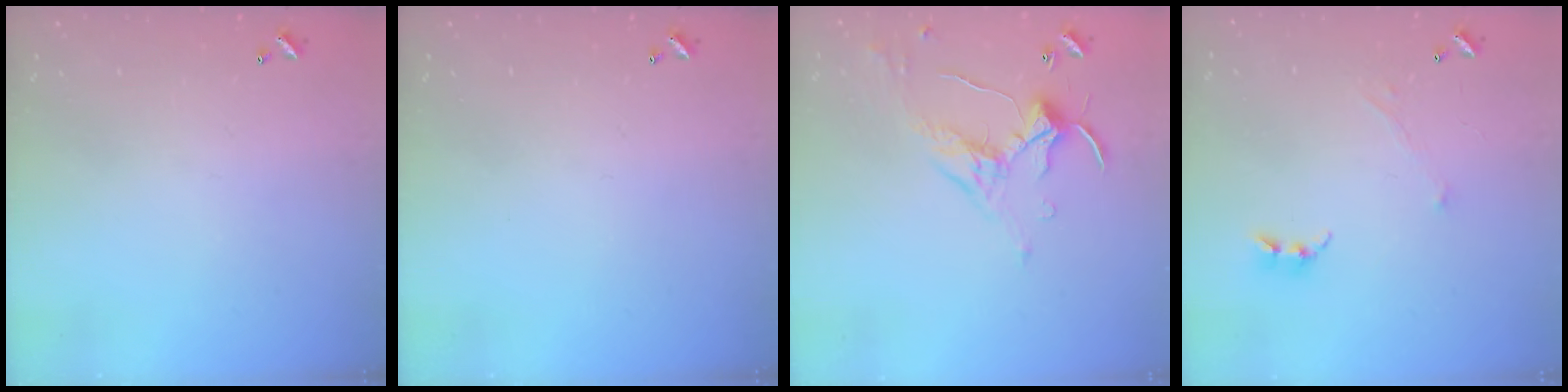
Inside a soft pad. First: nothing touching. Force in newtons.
{"total": 0.0}
{"total": 1.5, "press": 1.3, "slide": 0.8}
{"total": 0.7, "press": 0.4, "slide": 0.5}